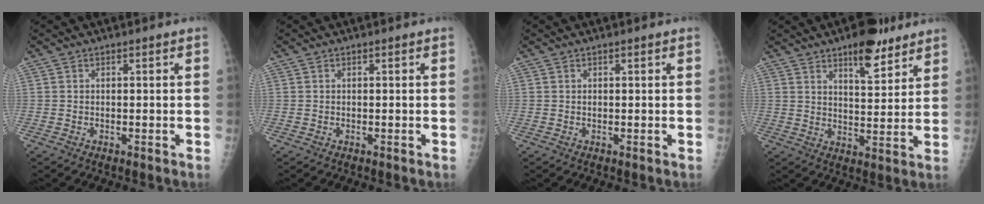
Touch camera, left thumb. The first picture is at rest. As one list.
[{"total": 0.0}, {"total": 0.8, "force": [0.3, 0.3, 0.7], "torque": [-0.009, 0.005, 0.005]}, {"total": 10.1, "force": [6.7, 3.7, 6.6], "torque": [-0.075, -0.039, 0.099]}]